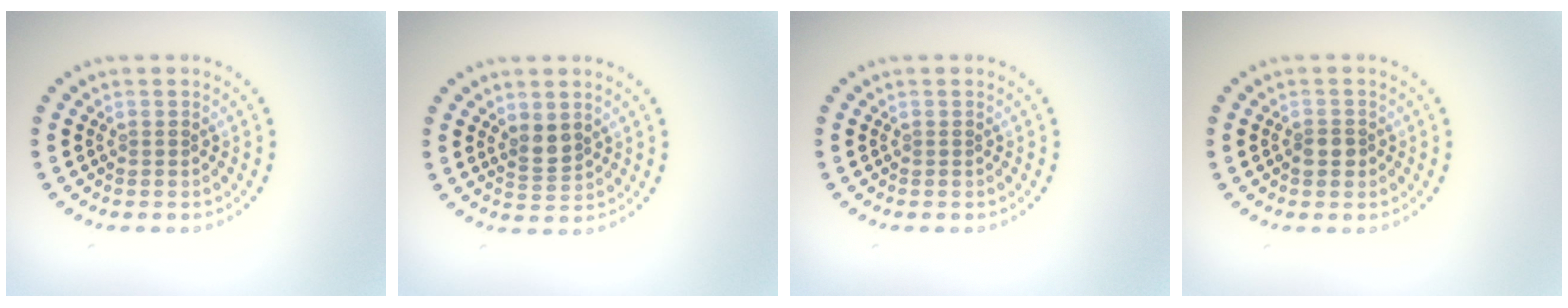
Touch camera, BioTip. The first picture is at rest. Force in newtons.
{"total": 2.0, "press": 1.7, "slide": 1.0}
{"total": 0.0}
{"total": 1.4, "press": 1.3, "slide": 0.5}